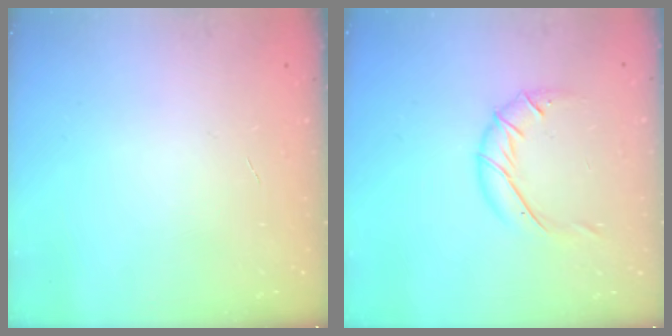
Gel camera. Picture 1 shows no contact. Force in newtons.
{"total": 9.5, "press": 9.5, "slide": 0.2}